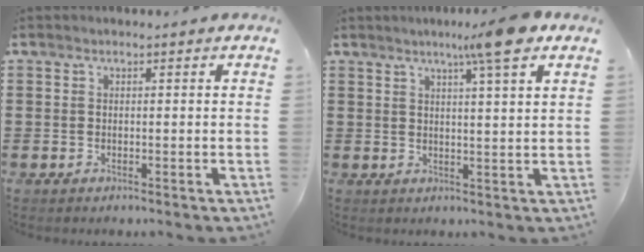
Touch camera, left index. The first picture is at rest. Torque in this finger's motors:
{"motor_torque": [1.16, -0.98, 0.42, 0.14]}